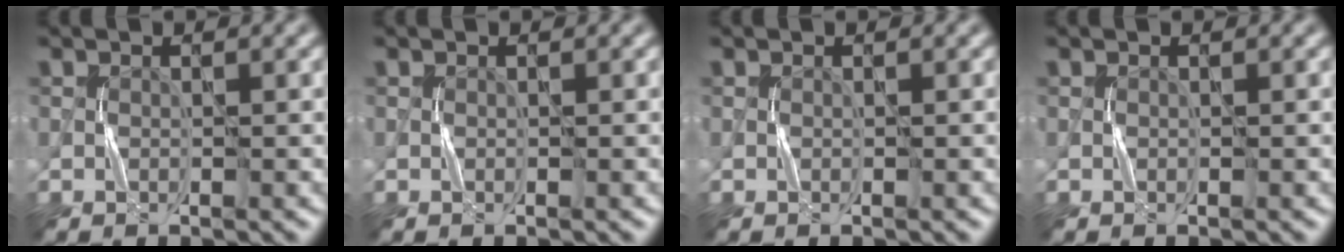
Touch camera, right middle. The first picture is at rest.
{"total": 0.0}
{"total": 0.0}
{"total": 0.0}